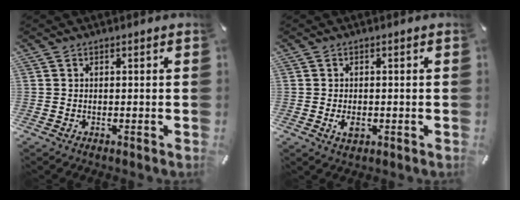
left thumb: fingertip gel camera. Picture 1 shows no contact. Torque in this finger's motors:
{"motor_torque": [-0.13, 0.83, -0.05, 0.04, -0.01]}